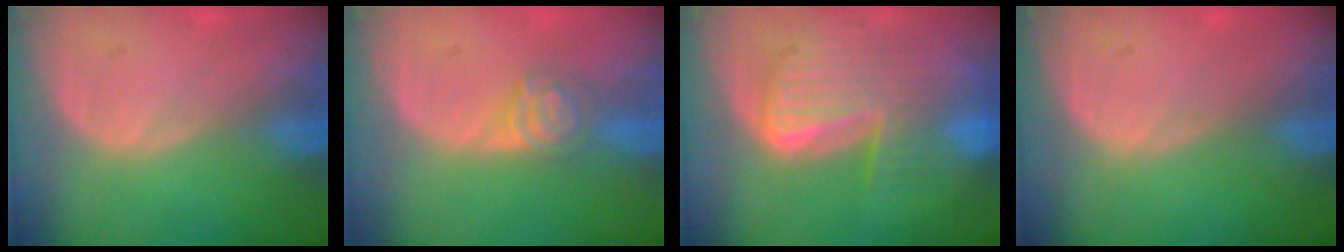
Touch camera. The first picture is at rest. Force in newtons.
{"total": 4.4, "press": 3.9, "slide": 1.9}
{"total": 10.1, "press": 8.7, "slide": 5.1}
{"total": 0.0}